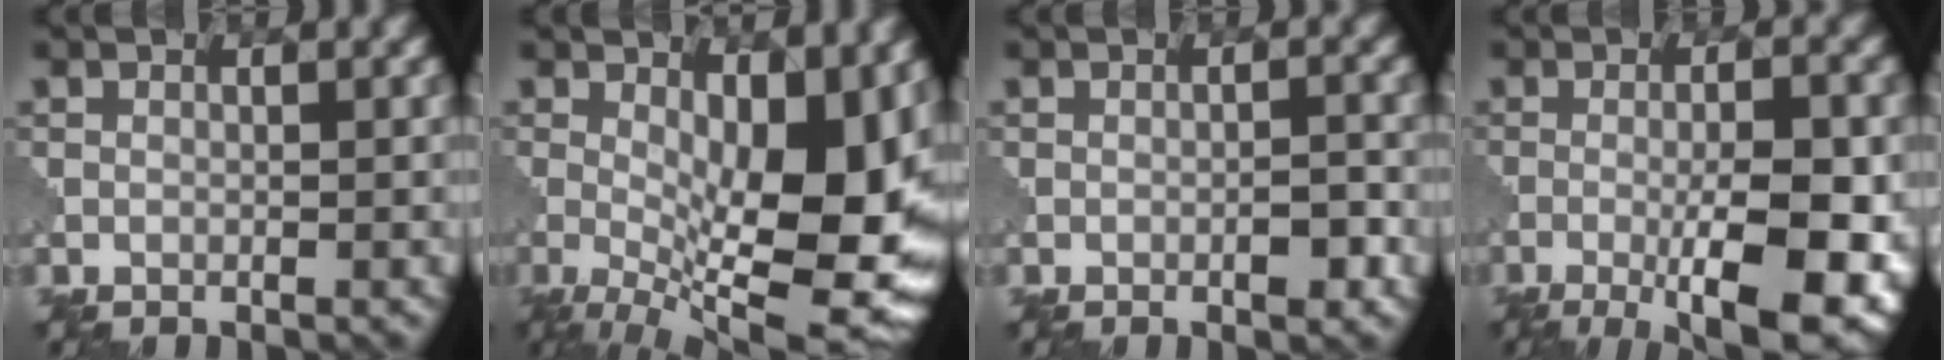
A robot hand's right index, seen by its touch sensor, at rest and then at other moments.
{"total": 14.1, "force": [-0.6, 5.4, 13.0], "torque": [-0.178, -0.006, -0.002]}
{"total": 1.9, "force": [-0.8, 0.5, 1.6], "torque": [-0.022, 0.004, -0.014]}
{"total": 10.4, "force": [-3.1, 2.8, 9.6], "torque": [-0.138, -0.006, -0.042]}